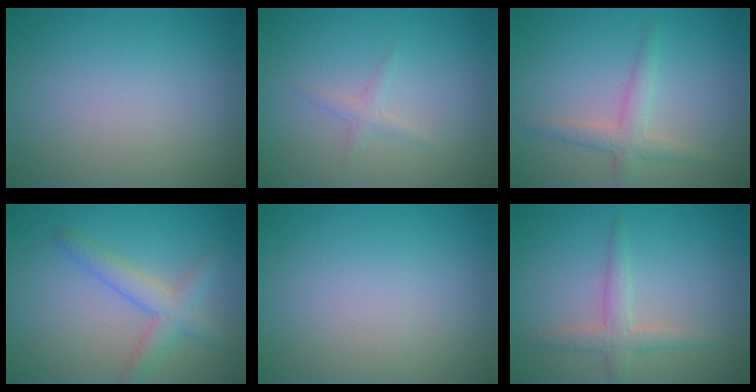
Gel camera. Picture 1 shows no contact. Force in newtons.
{"total": 1.0, "press": 1.0, "slide": 0.1}
{"total": 2.4, "press": 2.4, "slide": 0.1}
{"total": 3.1, "press": 3.1, "slide": 0.1}
{"total": 0.0}
{"total": 2.4, "press": 2.4, "slide": 0.0}